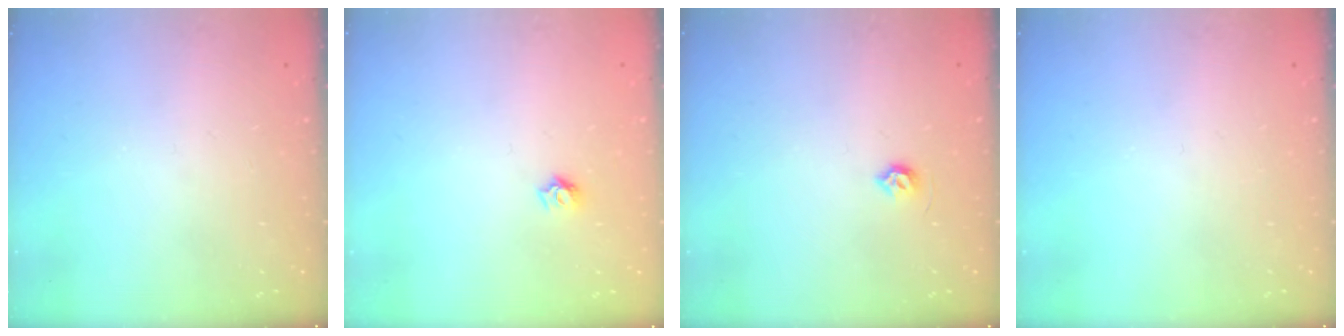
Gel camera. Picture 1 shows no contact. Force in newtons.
{"total": 5.5, "press": 5.5, "slide": 0.5}
{"total": 4.5, "press": 4.5, "slide": 0.7}
{"total": 0.0}